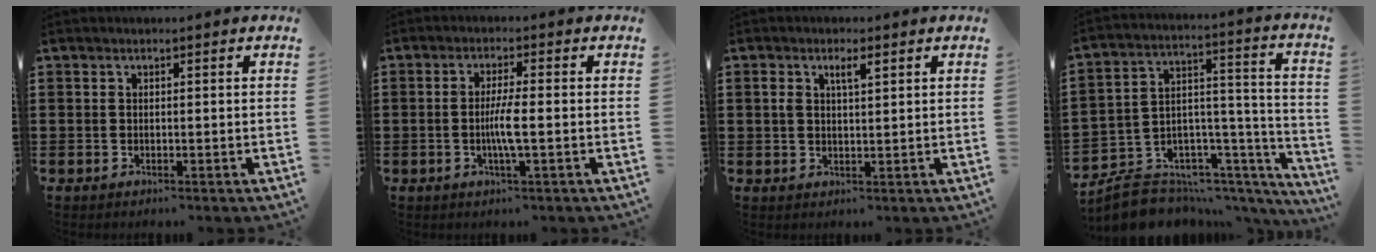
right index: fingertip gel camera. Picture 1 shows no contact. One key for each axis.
{"total": 4.3, "fx": -0.8, "fy": 0.3, "fz": 4.2, "tx": -0.083, "ty": -0.005, "tz": -0.018}
{"total": 2.9, "fx": 1.1, "fy": 1.0, "fz": 2.5, "tx": -0.052, "ty": 0.007, "tz": 0.017}
{"total": 7.5, "fx": -6.3, "fy": 3.7, "fz": 1.6, "tx": -0.037, "ty": -0.004, "tz": -0.113}